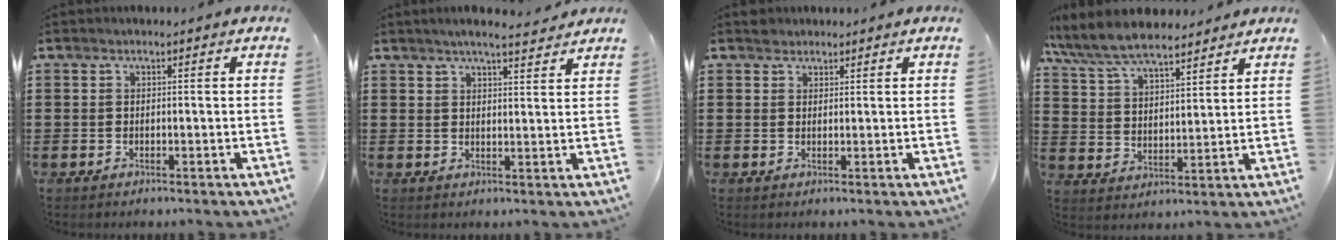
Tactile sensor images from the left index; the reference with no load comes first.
{"total": 3.8, "force": [3.5, 0.1, 1.6], "torque": [-0.040, -0.006, 0.063]}
{"total": 1.7, "force": [1.4, 0.9, 0.0], "torque": [-0.004, 0.004, 0.029]}
{"total": 8.0, "force": [7.2, 1.8, 2.9], "torque": [-0.086, -0.024, 0.130]}